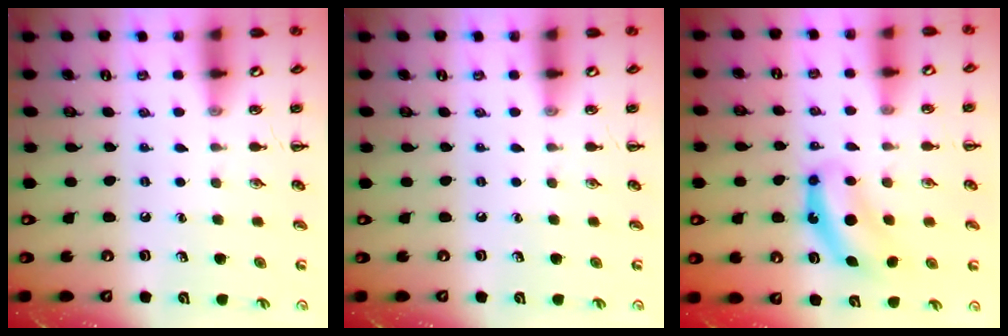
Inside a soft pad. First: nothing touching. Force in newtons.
{"total": 0.0}
{"total": 7.3, "press": 7.3, "slide": 0.3}